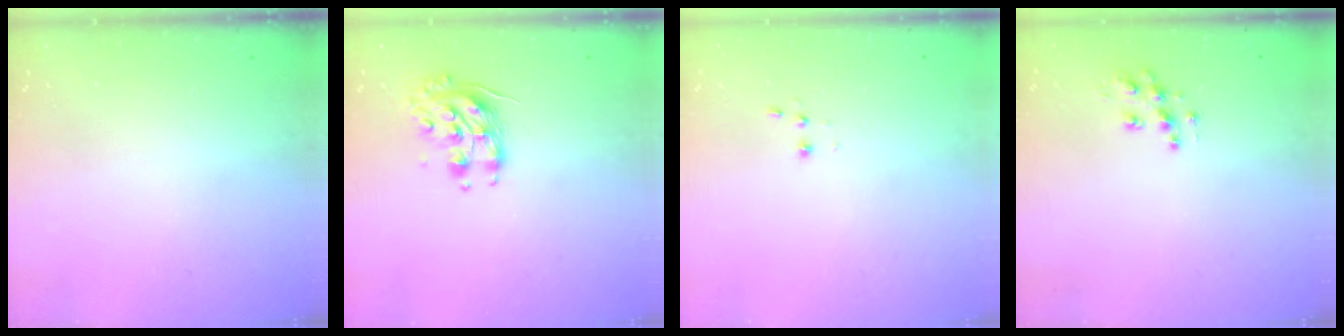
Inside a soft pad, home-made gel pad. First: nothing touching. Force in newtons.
{"total": 8.6, "press": 8.6, "slide": 0.3}
{"total": 2.8, "press": 2.7, "slide": 0.7}
{"total": 9.0, "press": 9.0, "slide": 0.5}